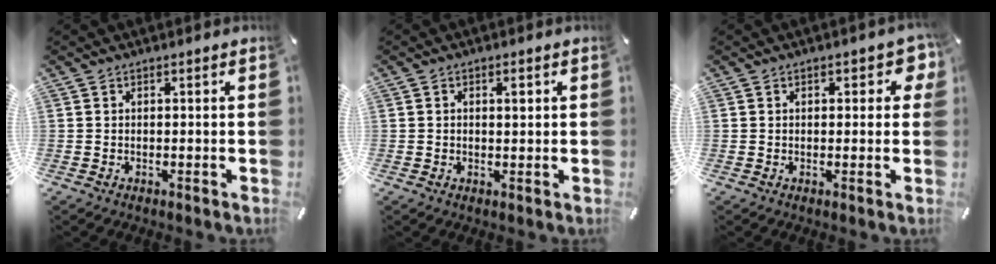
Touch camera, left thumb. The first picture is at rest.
{"total": 2.1, "force": [0.6, 1.1, 1.7], "torque": [-0.019, -0.001, 0.005]}
{"total": 4.1, "force": [1.4, 2.3, 3.2], "torque": [-0.034, -0.002, 0.016]}